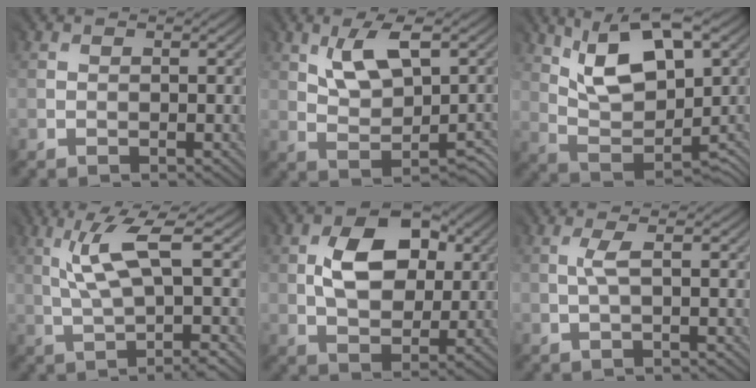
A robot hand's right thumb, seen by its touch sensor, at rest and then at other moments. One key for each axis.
{"total": 5.8, "fx": 2.9, "fy": 2.8, "fz": 4.2, "tx": -0.067, "ty": 0.009, "tz": 0.055}
{"total": 11.4, "fx": 6.4, "fy": 5.1, "fz": 7.9, "tx": -0.138, "ty": 0.005, "tz": 0.110}
{"total": 5.9, "fx": 1.7, "fy": 0.6, "fz": 5.7, "tx": -0.103, "ty": 0.011, "tz": 0.036}
{"total": 8.4, "fx": 2.8, "fy": 5.5, "fz": 5.6, "tx": -0.105, "ty": 0.006, "tz": 0.046}
{"total": 1.0, "fx": 0.5, "fy": -0.2, "fz": 0.9, "tx": -0.023, "ty": 0.007, "tz": 0.009}